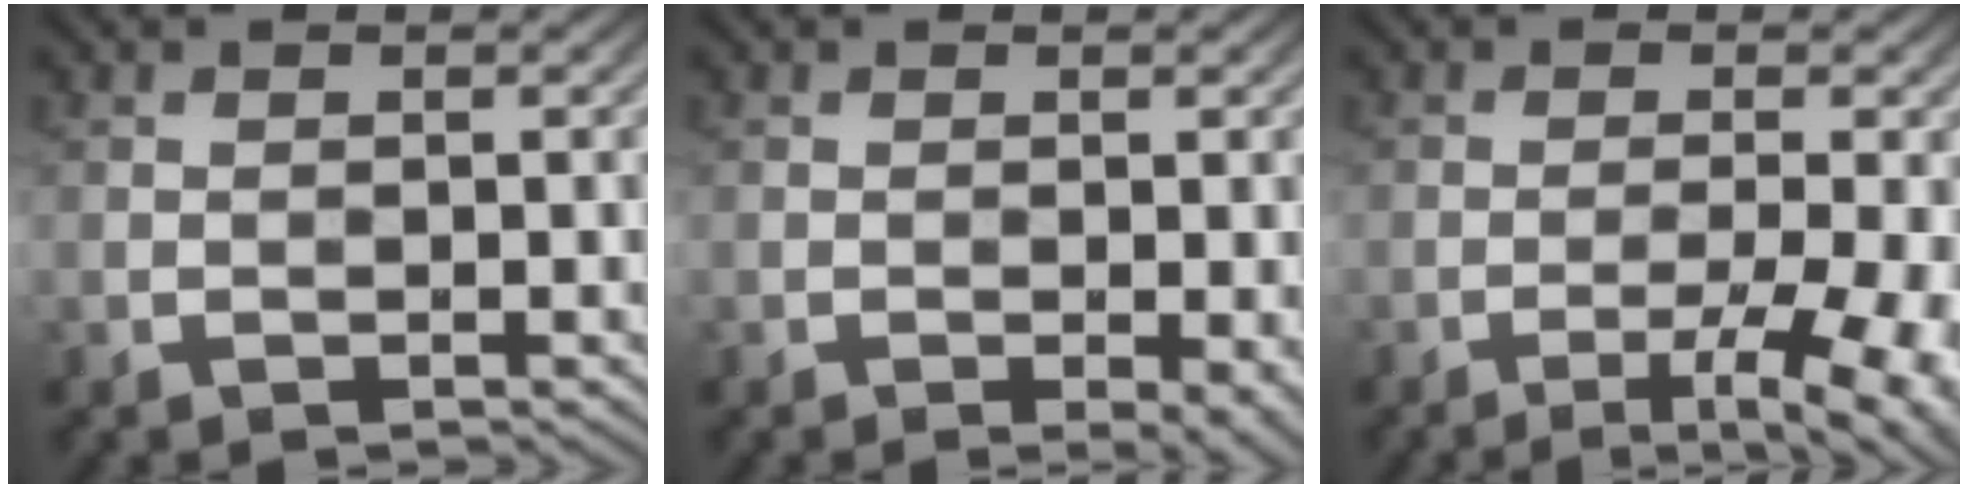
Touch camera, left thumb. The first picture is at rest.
{"total": 2.1, "force": [-0.8, 0.5, 1.9], "torque": [-0.027, -0.006, -0.010]}
{"total": 8.6, "force": [-3.8, 1.9, 7.4], "torque": [-0.109, -0.007, -0.045]}